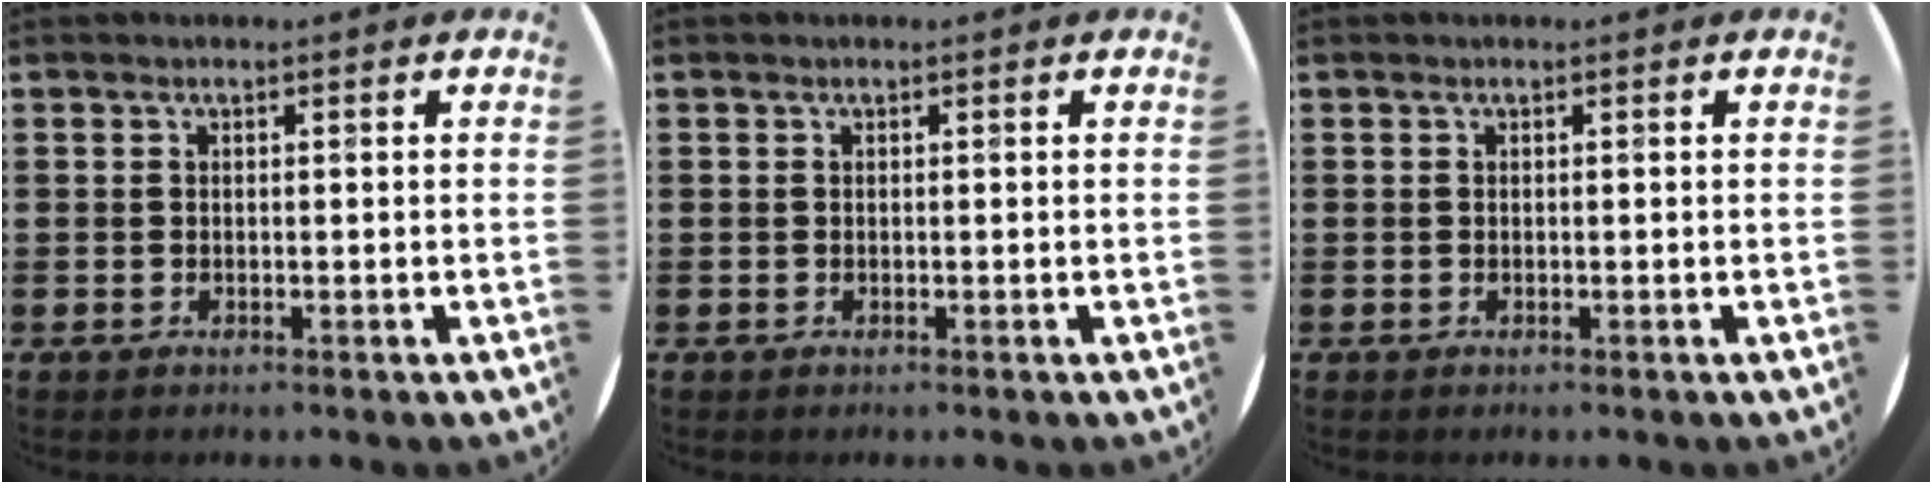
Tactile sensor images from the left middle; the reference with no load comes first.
{"total": 0.0}
{"total": 0.0}